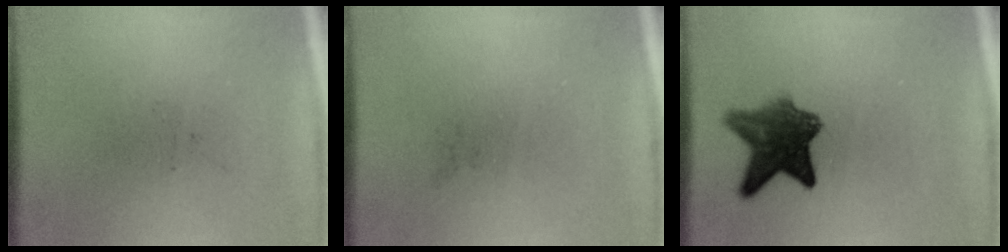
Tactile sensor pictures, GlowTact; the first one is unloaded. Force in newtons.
{"total": 0.0}
{"total": 7.5}